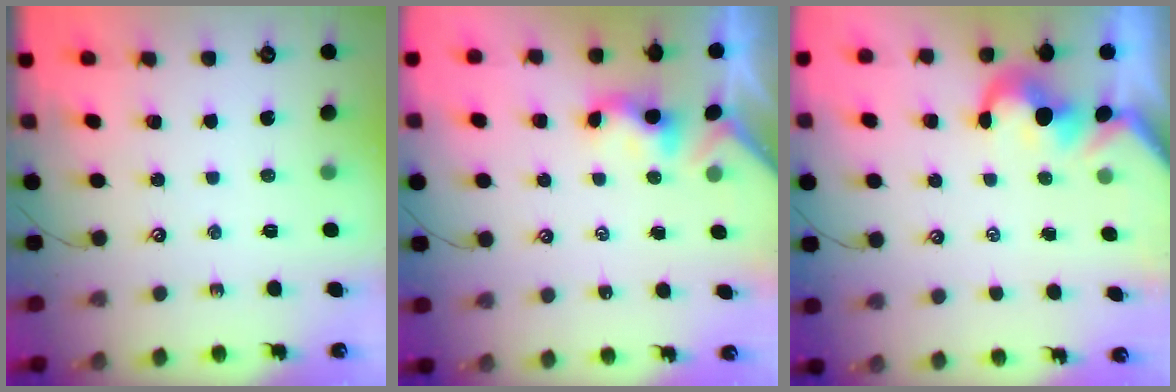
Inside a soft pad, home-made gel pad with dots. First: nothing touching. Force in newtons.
{"total": 0.6, "press": 0.4, "slide": 0.3}
{"total": 1.4, "press": 1.1, "slide": 0.9}